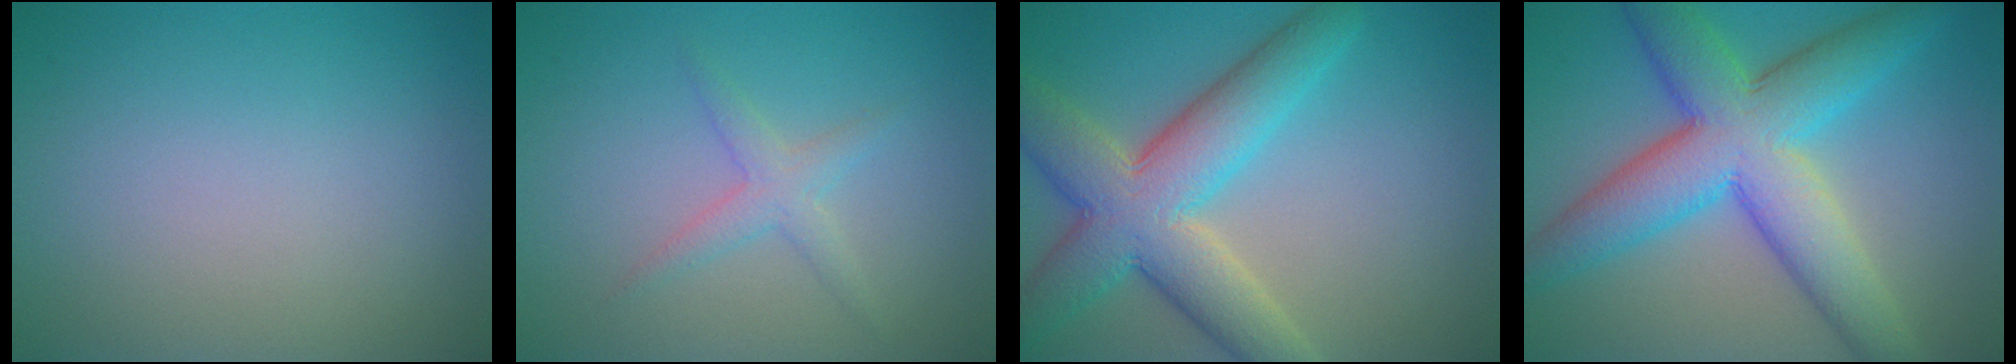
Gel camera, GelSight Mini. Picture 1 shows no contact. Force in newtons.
{"total": 2.0, "press": 2.0, "slide": 0.1}
{"total": 8.7, "press": 8.7, "slide": 0.4}
{"total": 10.0, "press": 10.0, "slide": 0.2}